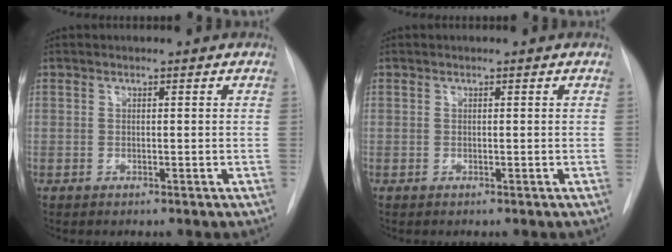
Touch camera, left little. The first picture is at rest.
{"total": 0.0}